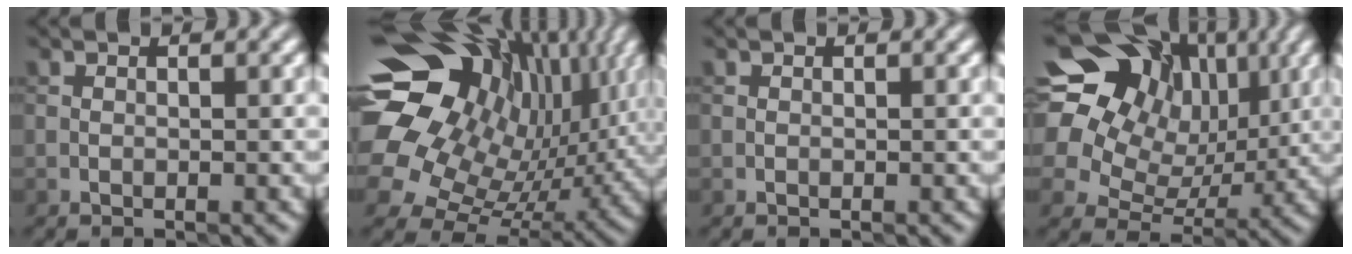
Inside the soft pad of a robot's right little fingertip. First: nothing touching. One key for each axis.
{"total": 19.2, "fx": 5.5, "fy": 14.5, "fz": 11.4, "tx": -0.228, "ty": 0.029, "tz": 0.109}
{"total": 0.0}
{"total": 16.0, "fx": 6.5, "fy": 12.7, "fz": 7.2, "tx": -0.188, "ty": 0.062, "tz": 0.109}